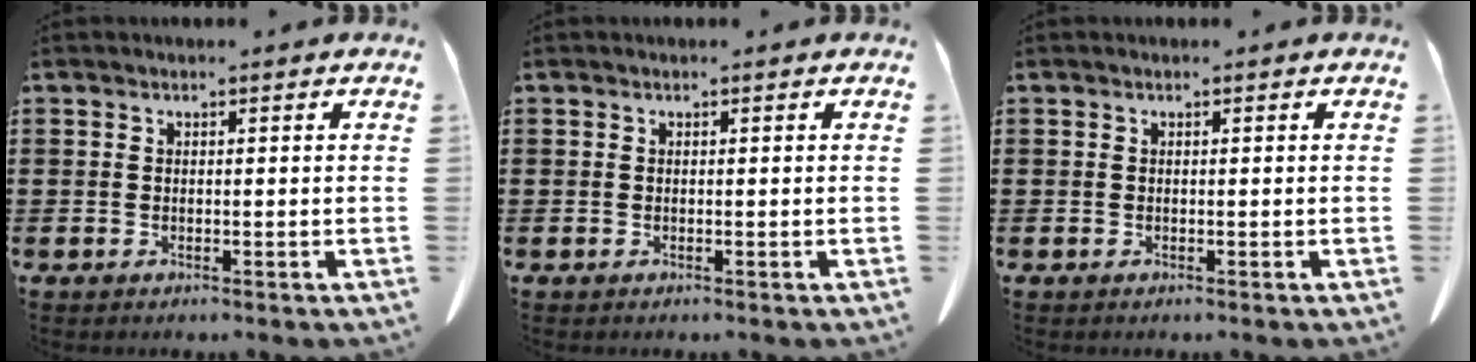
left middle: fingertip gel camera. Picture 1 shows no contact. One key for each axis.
{"total": 0.0}
{"total": 0.0}